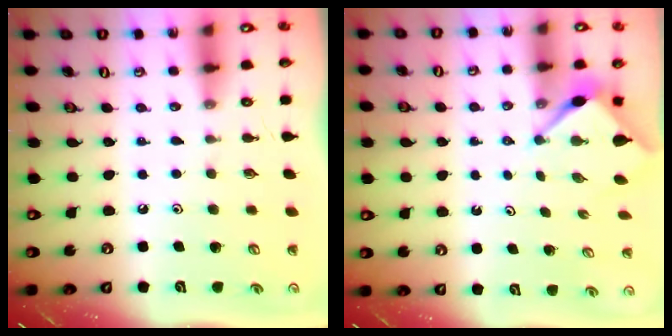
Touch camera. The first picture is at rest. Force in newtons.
{"total": 2.8, "press": 2.8, "slide": 0.3}